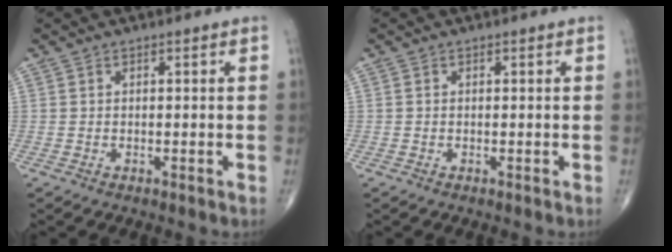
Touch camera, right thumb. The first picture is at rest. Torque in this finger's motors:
{"motor_torque": [-0.23, 0.00, -0.17, -0.14, 0.03]}